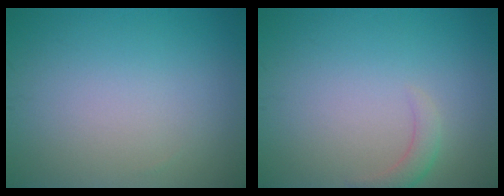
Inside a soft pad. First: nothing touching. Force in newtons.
{"total": 1.6, "press": 1.6, "slide": 0.3}